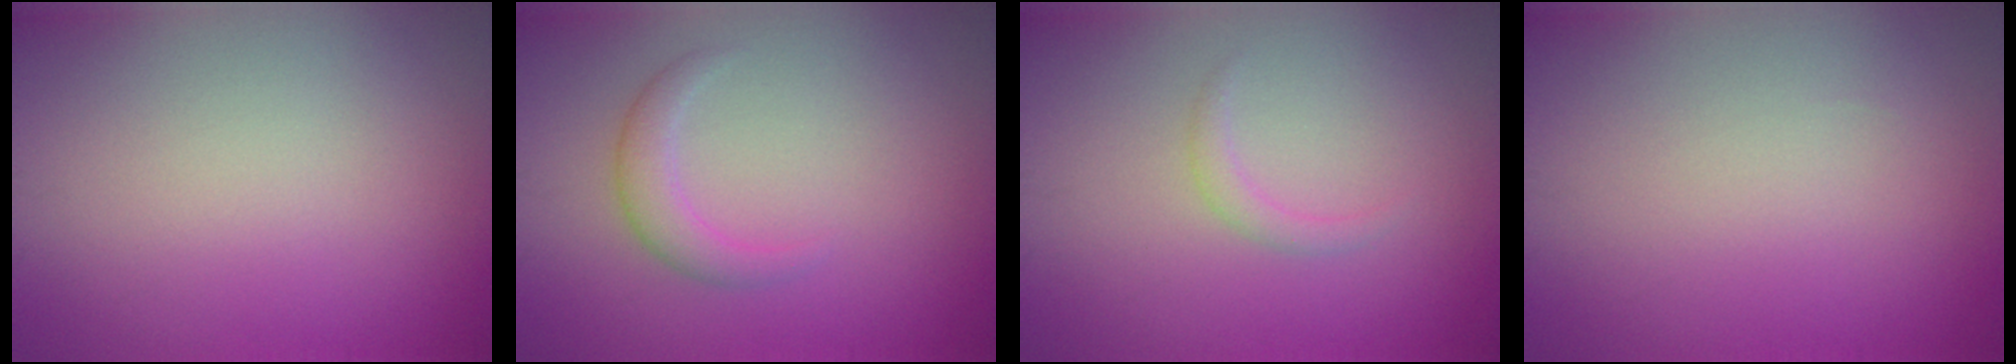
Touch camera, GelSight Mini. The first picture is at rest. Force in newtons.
{"total": 2.0, "press": 2.0, "slide": 0.1}
{"total": 1.1, "press": 1.1, "slide": 0.0}
{"total": 0.0}